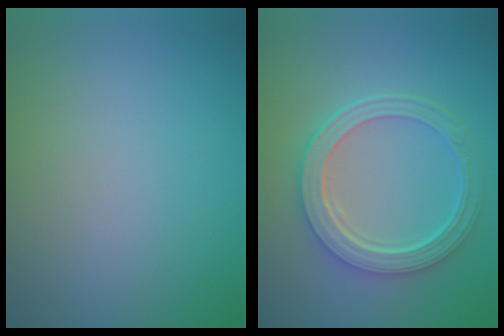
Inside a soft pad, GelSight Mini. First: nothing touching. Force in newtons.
{"total": 5.6, "press": 4.1, "slide": 3.8}